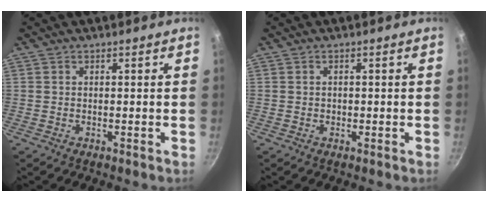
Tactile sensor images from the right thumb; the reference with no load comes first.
{"total": 0.6, "force": [-0.1, 0.6, 0.1], "torque": [0.002, 0.002, -0.001]}